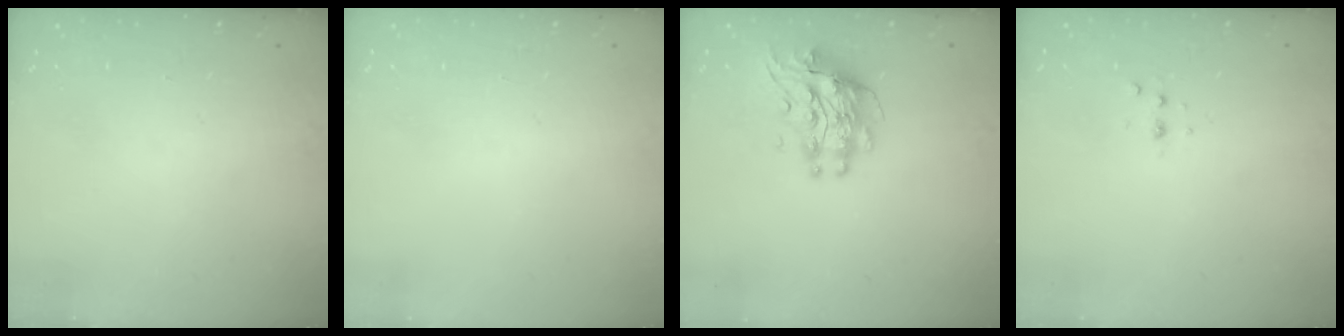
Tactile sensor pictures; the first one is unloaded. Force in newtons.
{"total": 0.0}
{"total": 9.8, "press": 9.7, "slide": 0.8}
{"total": 2.8, "press": 2.8, "slide": 0.7}